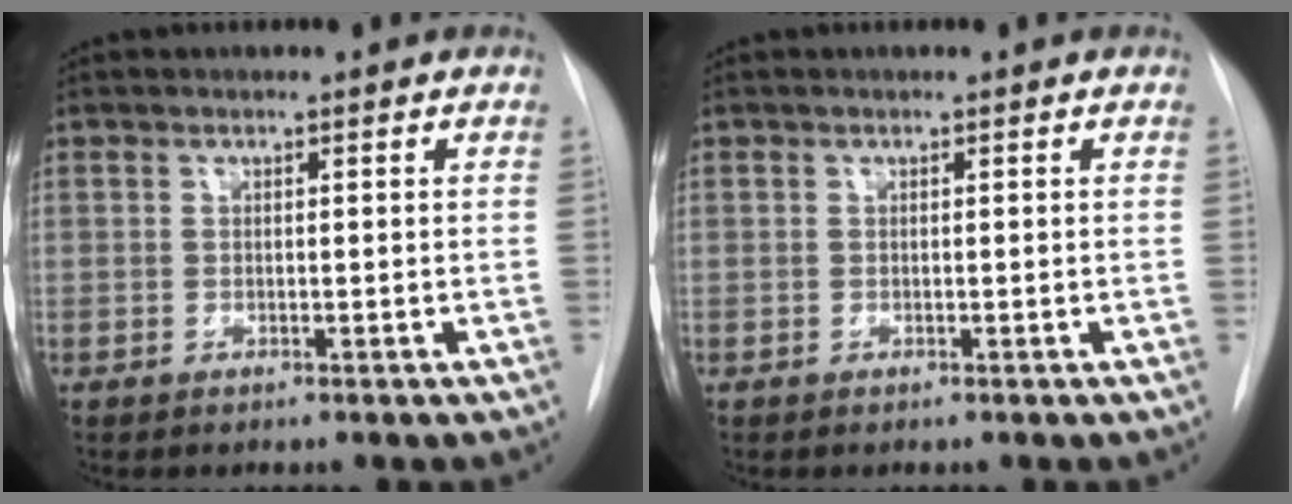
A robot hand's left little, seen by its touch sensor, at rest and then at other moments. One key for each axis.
{"total": 0.0}